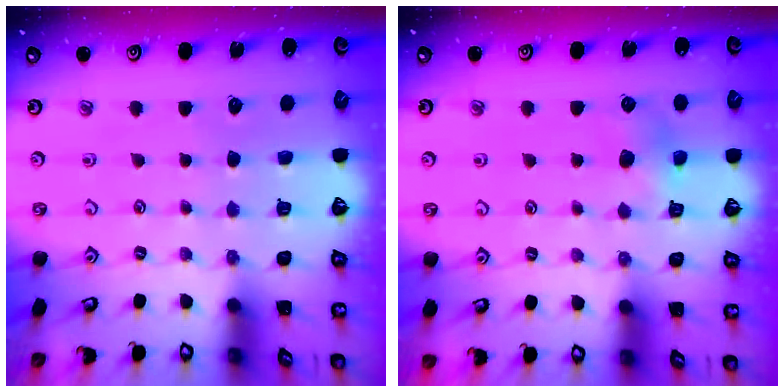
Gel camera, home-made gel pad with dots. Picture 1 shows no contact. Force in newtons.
{"total": 4.7, "press": 4.6, "slide": 0.5}